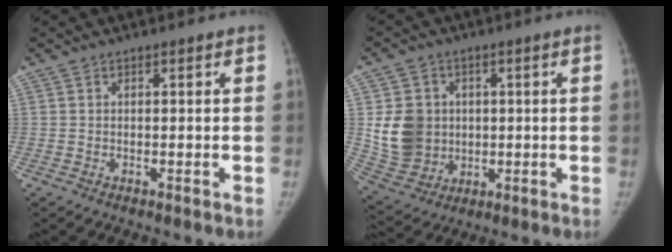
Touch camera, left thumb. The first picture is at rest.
{"total": 11.6, "force": [1.0, 10.2, 5.4], "torque": [-0.070, -0.005, 0.037]}